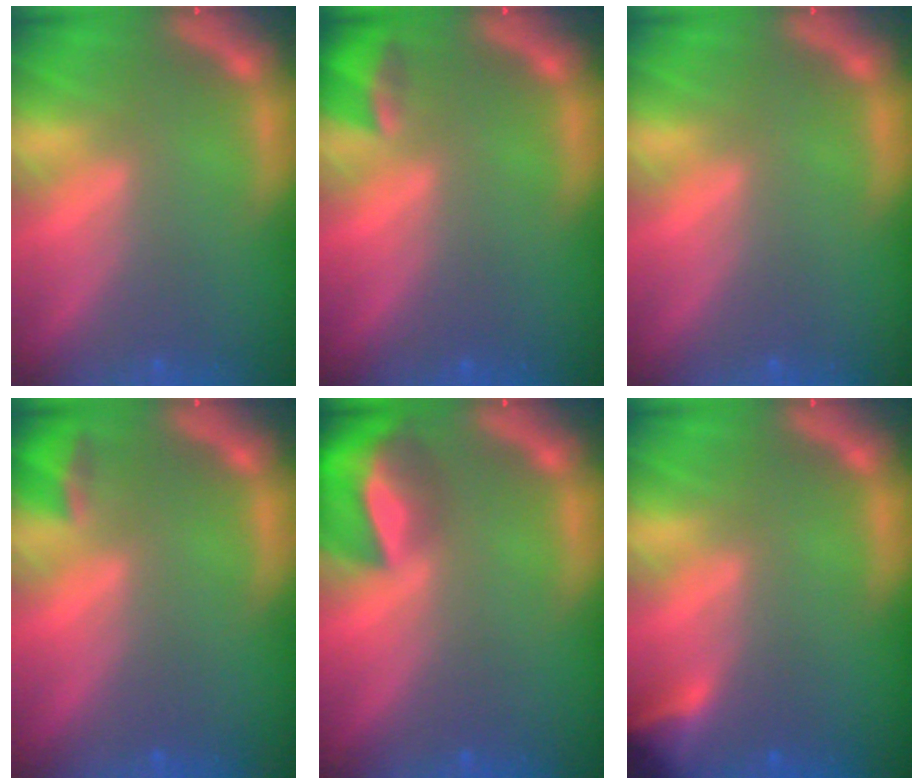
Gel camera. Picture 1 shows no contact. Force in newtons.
{"total": 2.4}
{"total": 0.0}
{"total": 1.9}
{"total": 7.4}
{"total": 2.9}